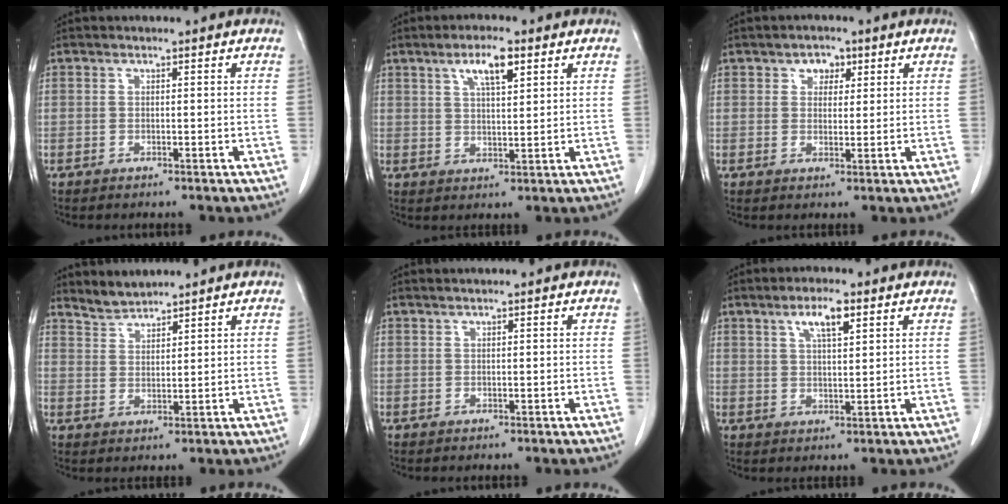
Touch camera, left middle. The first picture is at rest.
{"total": 5.6, "force": [3.0, 1.2, 4.5], "torque": [-0.082, 0.004, 0.053]}
{"total": 2.9, "force": [1.4, 2.0, 1.4], "torque": [-0.018, 0.006, 0.022]}
{"total": 3.1, "force": [3.1, 0.2, -0.2], "torque": [-0.001, 0.004, 0.065]}
{"total": 0.5, "force": [0.5, -0.1, 0.3], "torque": [-0.009, 0.005, 0.014]}
{"total": 4.8, "force": [2.7, 1.0, 3.9], "torque": [-0.073, 0.004, 0.048]}